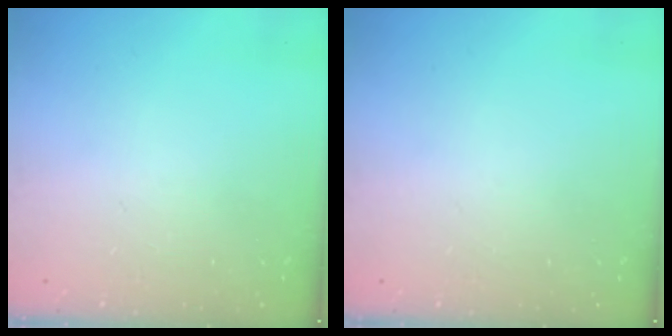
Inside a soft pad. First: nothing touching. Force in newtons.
{"total": 0.0}